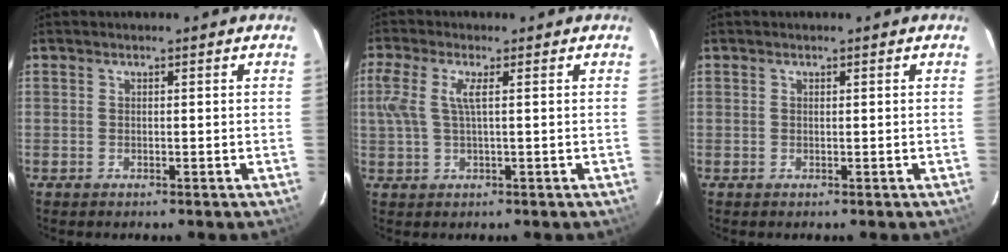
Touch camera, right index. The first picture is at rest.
{"total": 4.8, "force": [0.9, 0.8, 4.6], "torque": [-0.108, 0.005, 0.020]}
{"total": 0.0}